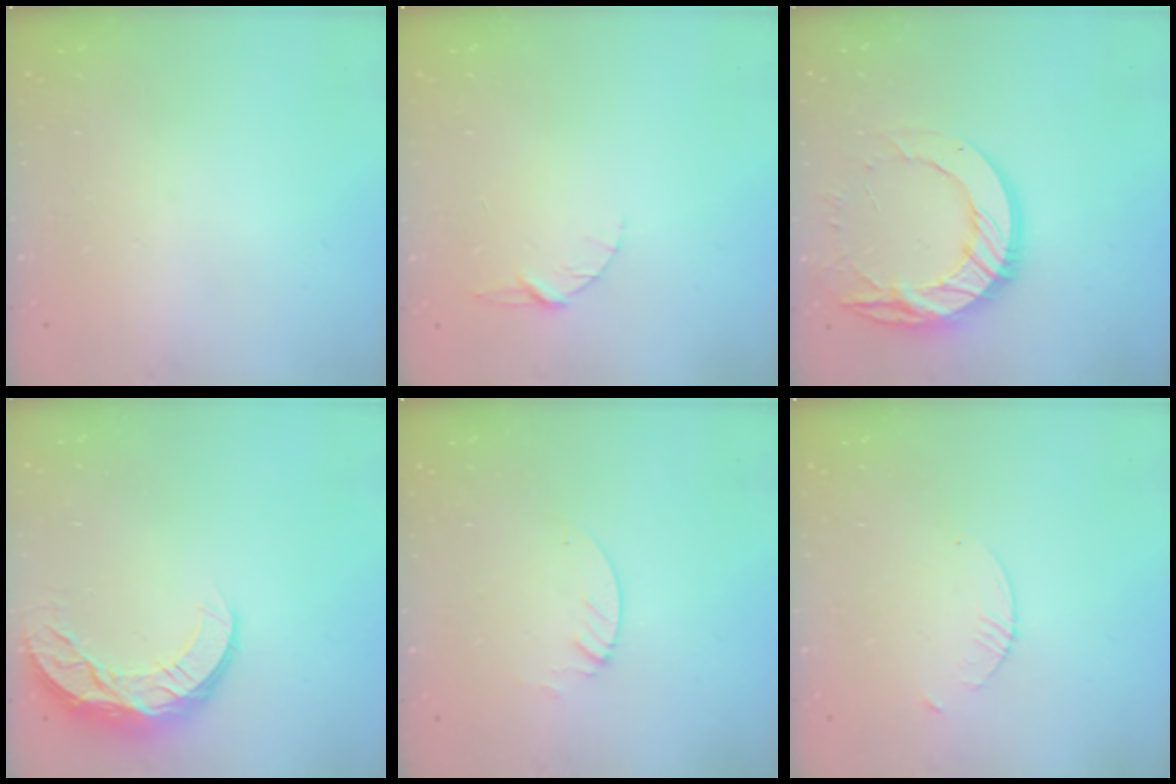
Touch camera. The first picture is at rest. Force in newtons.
{"total": 3.4, "press": 3.3, "slide": 0.4}
{"total": 17.2, "press": 17.1, "slide": 1.3}
{"total": 10.1, "press": 10.1, "slide": 0.7}
{"total": 1.3, "press": 1.3, "slide": 0.1}
{"total": 1.5, "press": 1.5, "slide": 0.2}